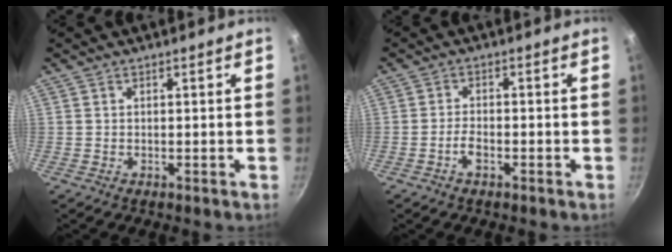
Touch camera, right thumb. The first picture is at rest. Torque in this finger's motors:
{"motor_torque": [-0.82, 0.06, -0.18, 0.08, 0.09]}